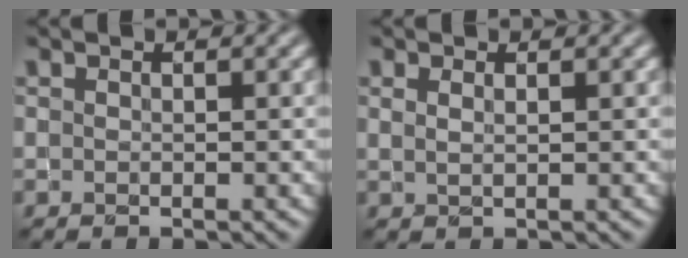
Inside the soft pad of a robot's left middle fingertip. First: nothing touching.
{"total": 1.0, "force": [0.5, 0.4, 0.8], "torque": [-0.015, -0.001, 0.010]}